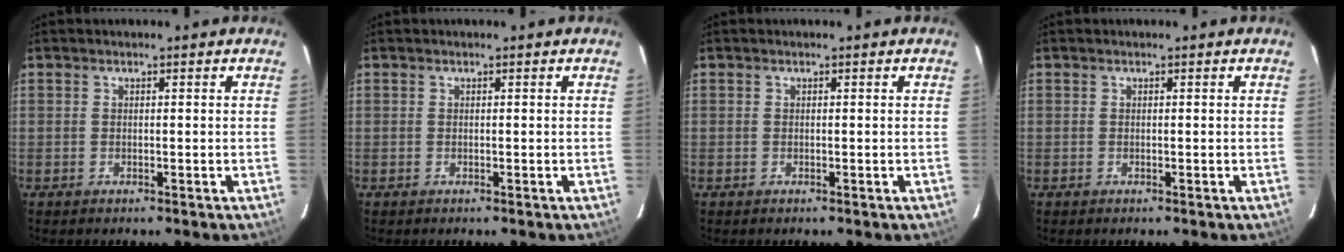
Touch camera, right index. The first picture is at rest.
{"total": 0.0}
{"total": 0.0}
{"total": 0.0}